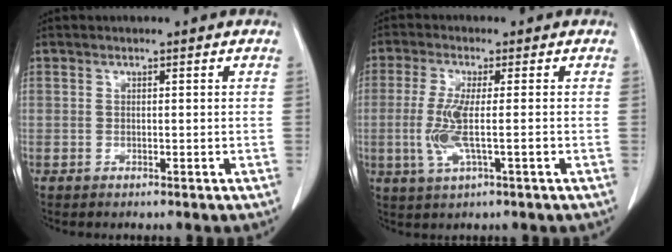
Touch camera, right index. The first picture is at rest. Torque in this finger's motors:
{"motor_torque": [0.31, 0.02, 0.25, 0.08]}